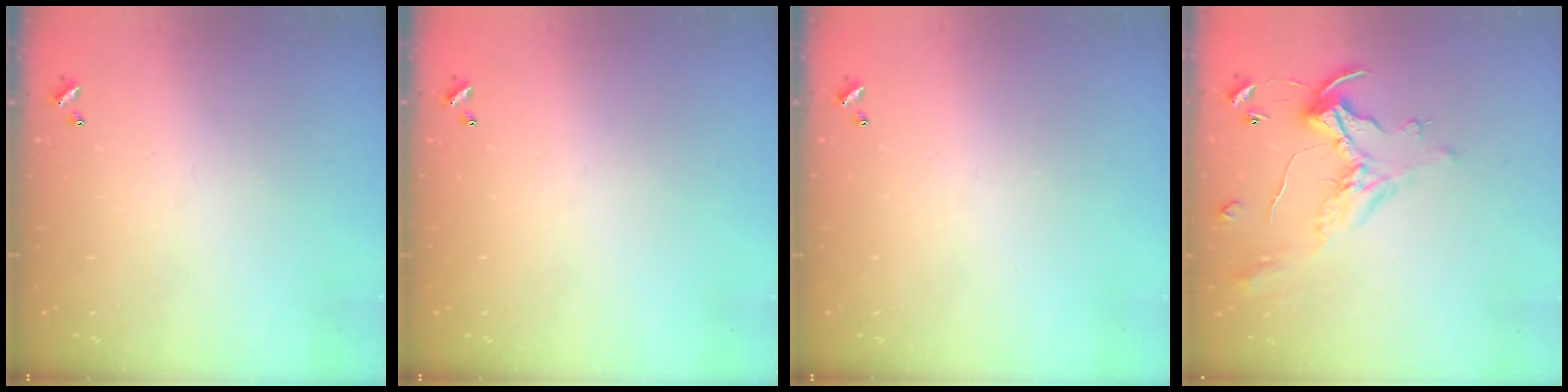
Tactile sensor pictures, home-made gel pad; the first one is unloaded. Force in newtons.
{"total": 0.0}
{"total": 0.0}
{"total": 1.1, "press": 0.8, "slide": 0.9}